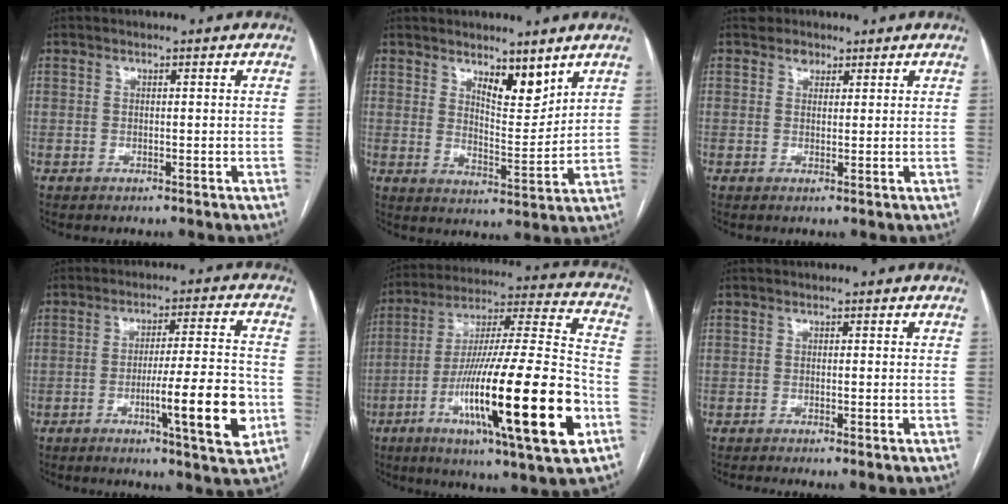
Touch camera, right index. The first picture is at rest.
{"total": 6.3, "force": [4.6, 2.0, 3.9], "torque": [-0.063, -0.017, 0.079]}
{"total": 2.4, "force": [1.5, 1.9, 0.2], "torque": [0.002, 0.007, 0.018]}
{"total": 11.7, "force": [-3.8, 0.4, 11.1], "torque": [-0.168, -0.007, -0.058]}
{"total": 27.5, "force": [-9.4, 1.8, 25.8], "torque": [-0.410, -0.030, -0.157]}
{"total": 0.7, "force": [-0.4, -0.1, 0.5], "torque": [-0.012, 0.000, -0.009]}